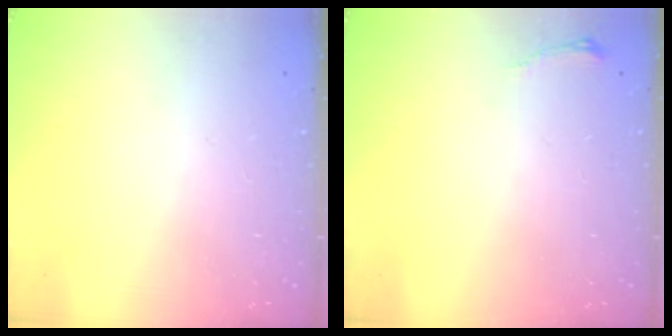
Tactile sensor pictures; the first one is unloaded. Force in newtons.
{"total": 3.1, "press": 3.1, "slide": 0.5}